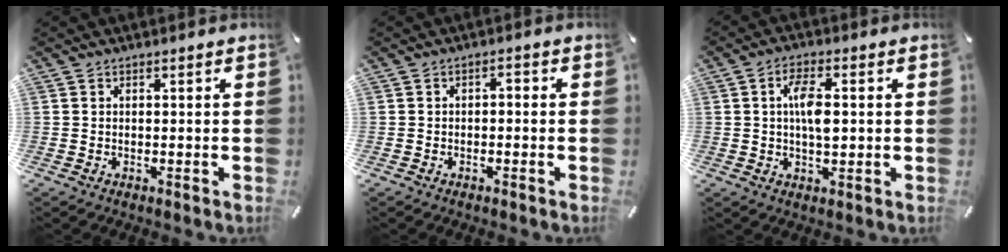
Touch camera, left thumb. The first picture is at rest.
{"total": 1.8, "force": [-1.2, 0.8, 1.0], "torque": [-0.020, 0.011, -0.027]}
{"total": 7.1, "force": [0.7, 3.2, 6.2], "torque": [-0.118, -0.001, 0.003]}